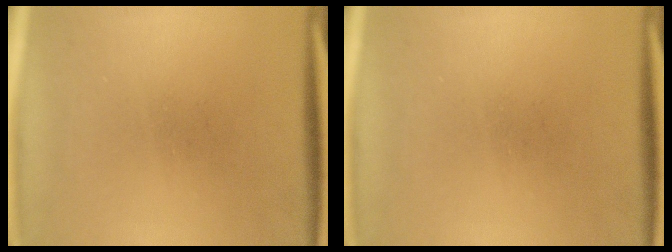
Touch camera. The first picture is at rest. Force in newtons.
{"total": 0.0}